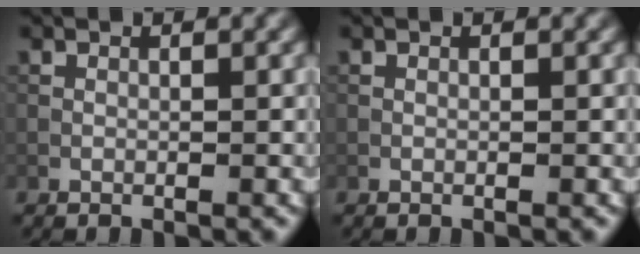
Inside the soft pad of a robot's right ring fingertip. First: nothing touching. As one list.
[{"total": 0.0}]